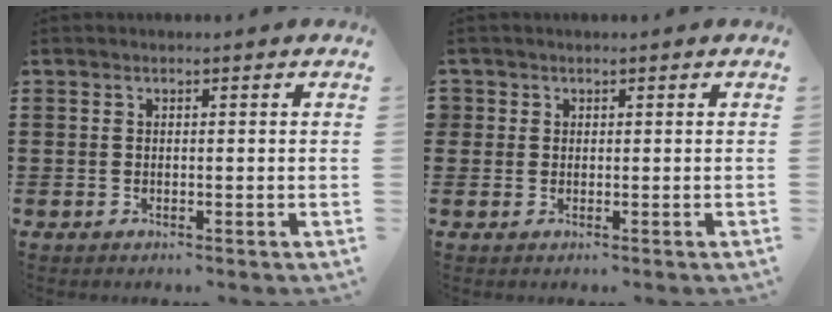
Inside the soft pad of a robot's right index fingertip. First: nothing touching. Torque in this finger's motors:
{"motor_torque": [0.39, 0.04, 0.13, 0.04]}